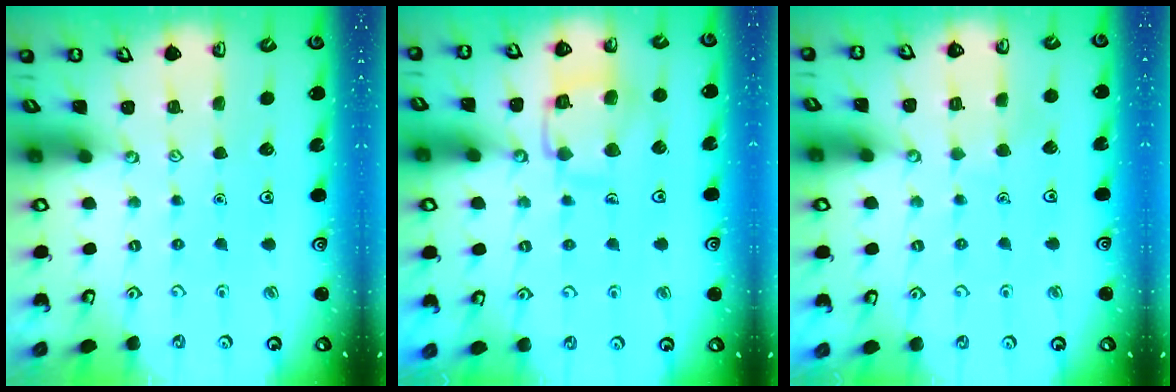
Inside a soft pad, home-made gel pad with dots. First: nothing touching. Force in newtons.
{"total": 12.3, "press": 12.2, "slide": 1.1}
{"total": 3.1, "press": 3.0, "slide": 0.3}